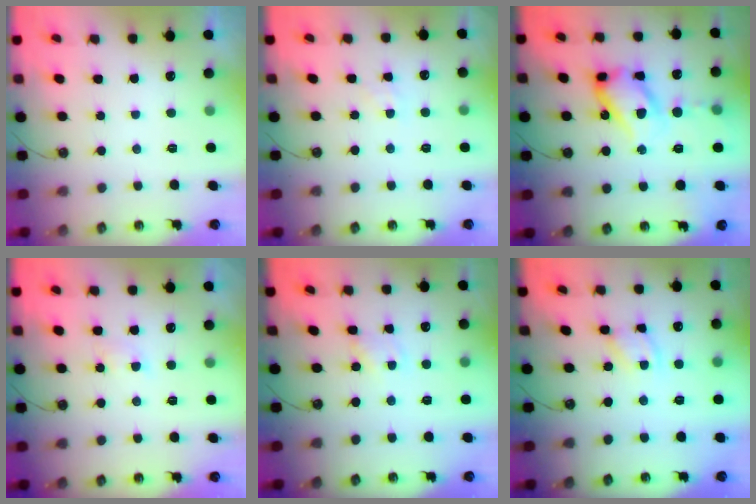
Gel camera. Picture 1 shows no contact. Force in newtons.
{"total": 2.7, "press": 2.6, "slide": 0.5}
{"total": 17.7, "press": 17.6, "slide": 1.9}
{"total": 2.9, "press": 2.9, "slide": 0.6}
{"total": 2.6, "press": 2.5, "slide": 0.4}
{"total": 4.1, "press": 4.1, "slide": 0.2}